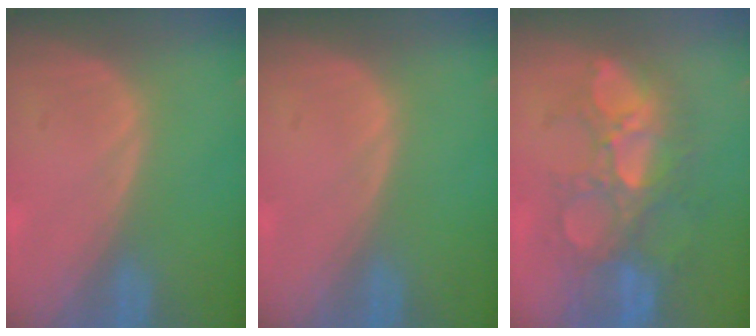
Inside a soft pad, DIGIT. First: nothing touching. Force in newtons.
{"total": 0.0}
{"total": 10.9, "press": 9.6, "slide": 5.2}